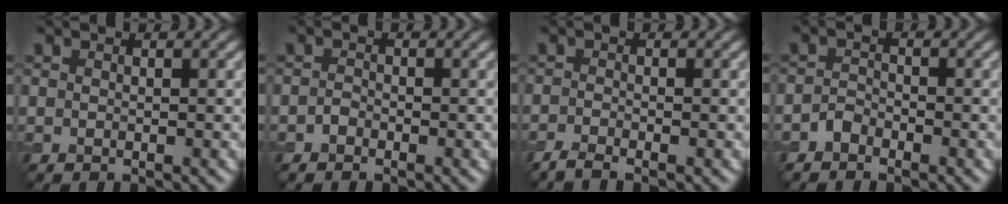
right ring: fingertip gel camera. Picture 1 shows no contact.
{"total": 0.8, "force": [-0.5, 0.5, 0.3], "torque": [-0.006, 0.002, -0.012]}
{"total": 1.6, "force": [-1.4, 0.1, 0.8], "torque": [-0.020, -0.006, -0.035]}
{"total": 1.3, "force": [-1.0, 0.7, 0.4], "torque": [-0.006, 0.008, -0.023]}